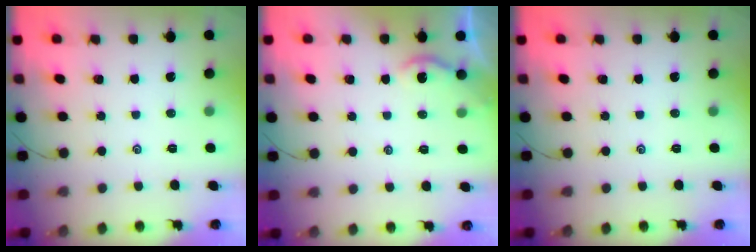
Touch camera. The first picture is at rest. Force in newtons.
{"total": 2.3, "press": 2.3, "slide": 0.2}
{"total": 0.0}